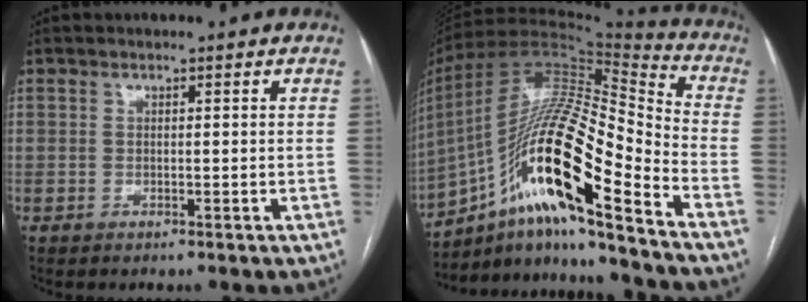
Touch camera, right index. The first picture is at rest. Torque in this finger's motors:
{"motor_torque": [0.78, -0.19, 0.34, 0.08]}